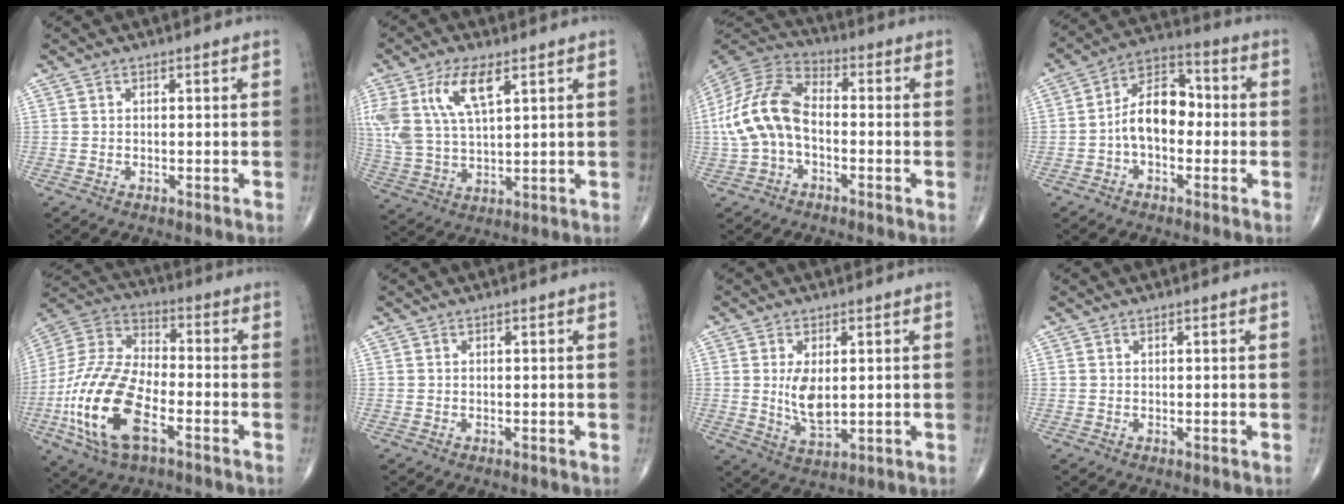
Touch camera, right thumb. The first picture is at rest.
{"total": 13.5, "force": [6.0, 6.0, 10.6], "torque": [-0.224, -0.011, 0.121]}
{"total": 14.3, "force": [-1.6, 8.7, 11.2], "torque": [-0.235, 0.038, -0.039]}
{"total": 10.8, "force": [-1.2, 6.7, 8.3], "torque": [-0.123, 0.040, -0.036]}
{"total": 20.6, "force": [-7.1, 9.9, 16.6], "torque": [-0.350, 0.019, -0.131]}
{"total": 0.0}
{"total": 6.9, "force": [0.8, 3.6, 5.8], "torque": [-0.099, -0.016, 0.023]}
{"total": 0.0}